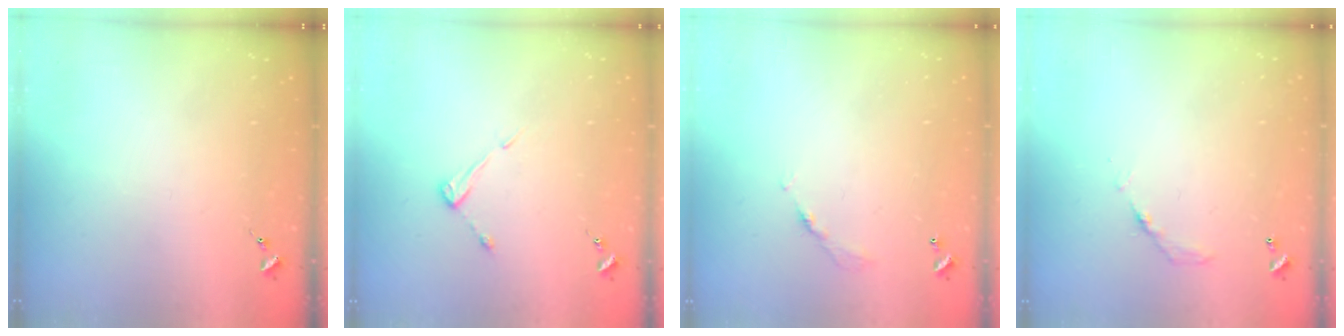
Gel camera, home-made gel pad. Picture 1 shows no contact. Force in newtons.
{"total": 4.7, "press": 4.7, "slide": 0.4}
{"total": 4.4, "press": 4.3, "slide": 0.2}
{"total": 5.0, "press": 5.0, "slide": 0.3}